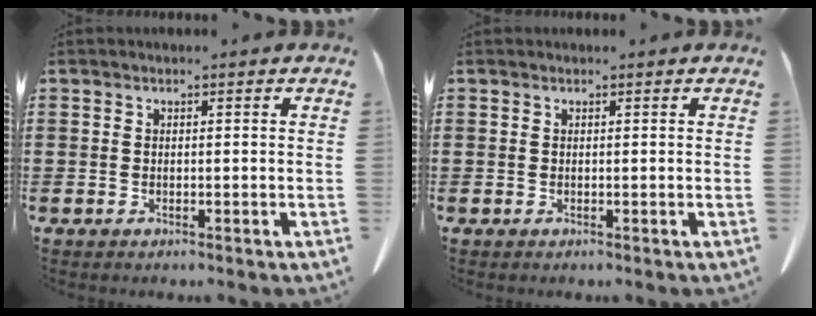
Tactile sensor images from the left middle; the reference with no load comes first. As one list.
[{"total": 0.0}]